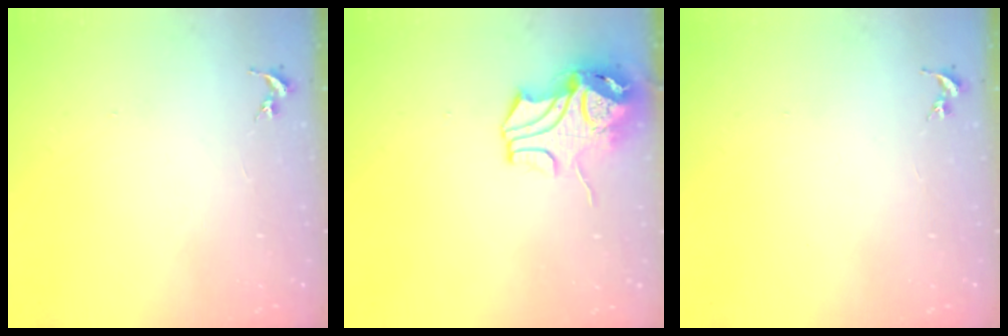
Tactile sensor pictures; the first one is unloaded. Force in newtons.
{"total": 10.5, "press": 10.3, "slide": 1.7}
{"total": 0.0}